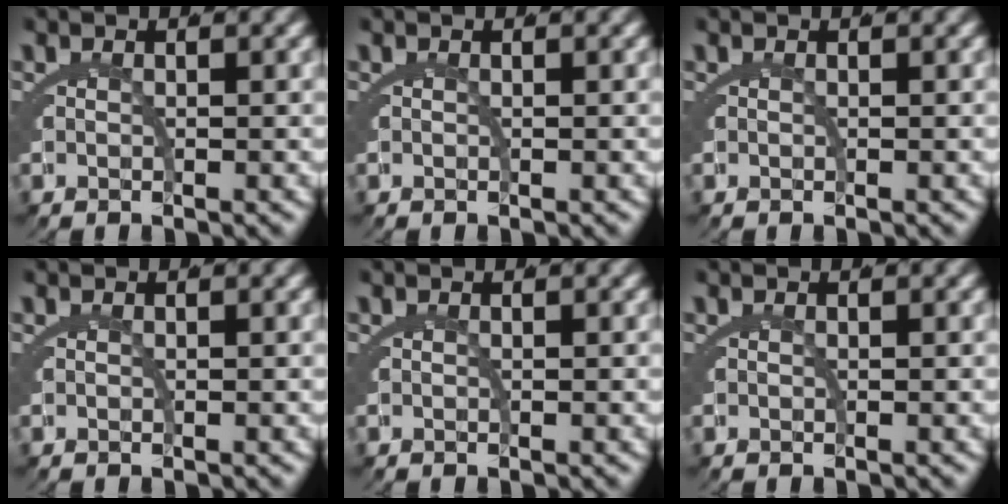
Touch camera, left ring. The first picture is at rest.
{"total": 0.0}
{"total": 0.0}
{"total": 0.0}
{"total": 0.0}
{"total": 0.0}